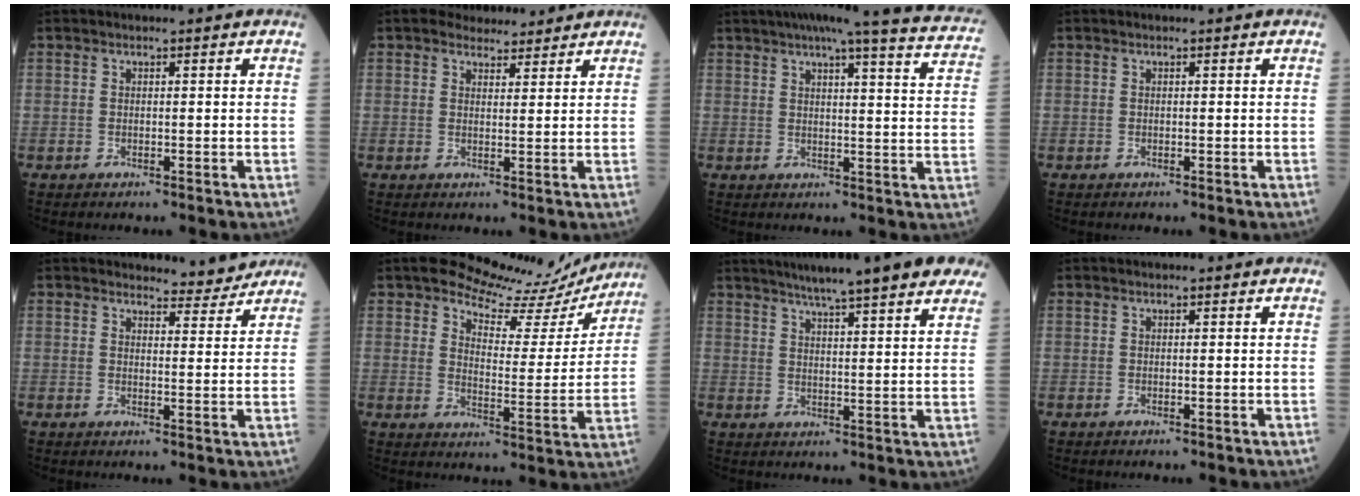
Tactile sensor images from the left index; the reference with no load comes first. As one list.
[{"total": 4.7, "force": [4.2, 1.9, 0.8], "torque": [-0.005, 0.011, 0.057]}, {"total": 21.7, "force": [19.4, 1.1, 9.8], "torque": [-0.126, -0.038, 0.215]}, {"total": 0.0}, {"total": 4.4, "force": [4.4, 0.4, -0.2], "torque": [0.000, -0.010, 0.048]}, {"total": 12.8, "force": [12.3, 3.4, 1.6], "torque": [-0.017, -0.021, 0.150]}, {"total": 19.2, "force": [15.3, 1.5, 11.4], "torque": [-0.161, 0.022, 0.190]}, {"total": 0.0}]